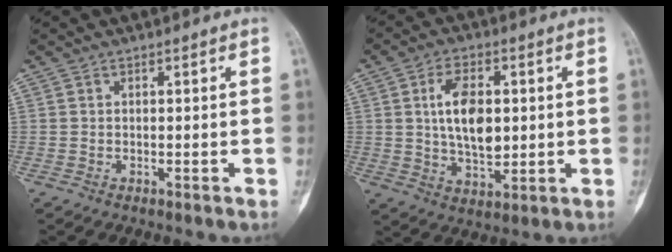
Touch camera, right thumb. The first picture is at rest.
{"total": 10.6, "force": [1.6, 5.9, 8.7], "torque": [-0.142, -0.008, 0.032]}